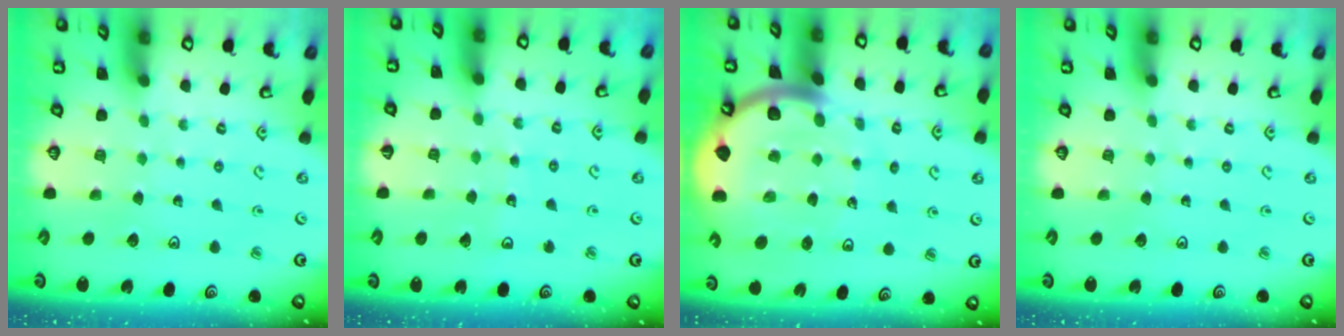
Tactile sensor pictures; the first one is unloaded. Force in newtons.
{"total": 5.5, "press": 5.5, "slide": 0.4}
{"total": 11.7, "press": 11.6, "slide": 1.4}
{"total": 0.0}